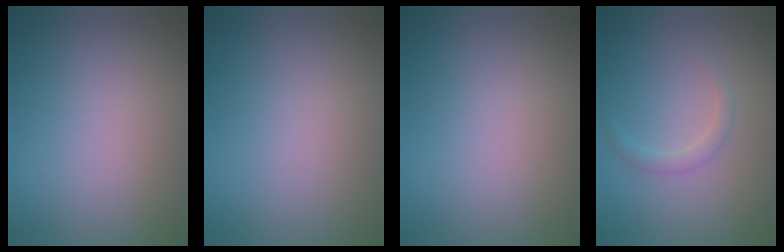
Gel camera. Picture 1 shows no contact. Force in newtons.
{"total": 0.0}
{"total": 0.0}
{"total": 1.2, "press": 1.2, "slide": 0.1}